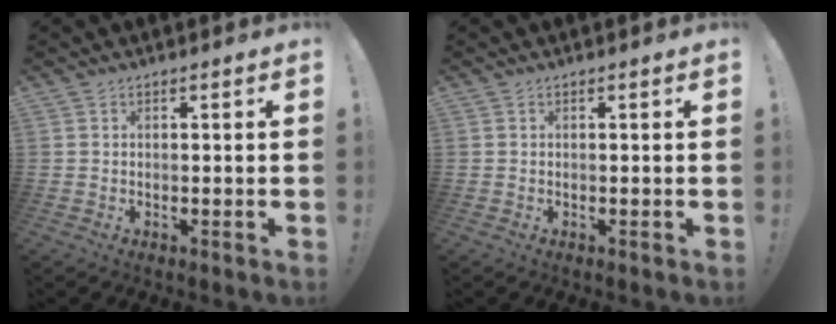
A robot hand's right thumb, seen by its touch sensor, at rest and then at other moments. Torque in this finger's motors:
{"motor_torque": [-0.23, 0.02, -0.09, 0.10, 0.00]}